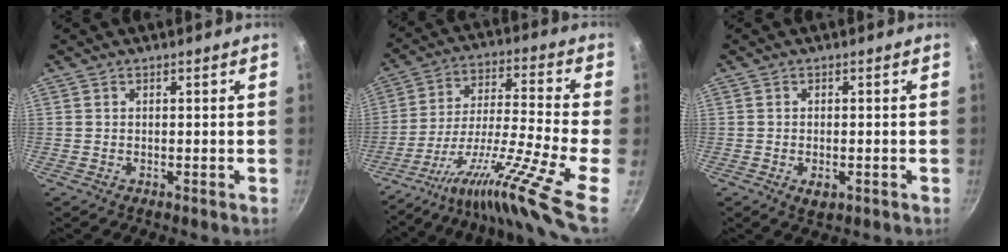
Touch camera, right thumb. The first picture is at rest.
{"total": 20.3, "force": [-10.8, 2.4, 17.0], "torque": [-0.272, 0.049, -0.194]}
{"total": 2.7, "force": [-0.9, 1.5, 2.0], "torque": [-0.033, -0.005, -0.012]}